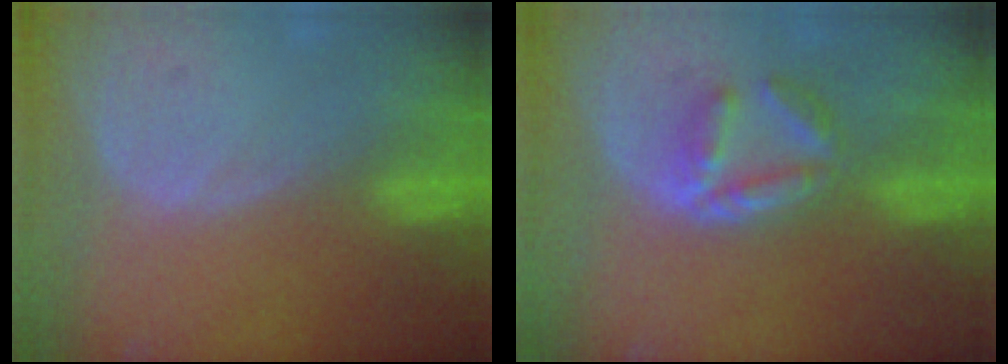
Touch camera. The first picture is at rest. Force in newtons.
{"total": 5.1, "press": 4.9, "slide": 1.3}